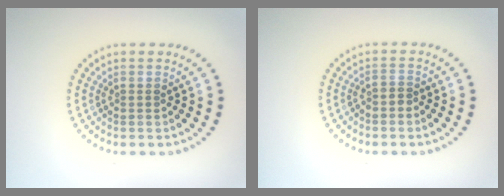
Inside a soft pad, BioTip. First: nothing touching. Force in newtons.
{"total": 0.9, "press": 0.6, "slide": 0.7}